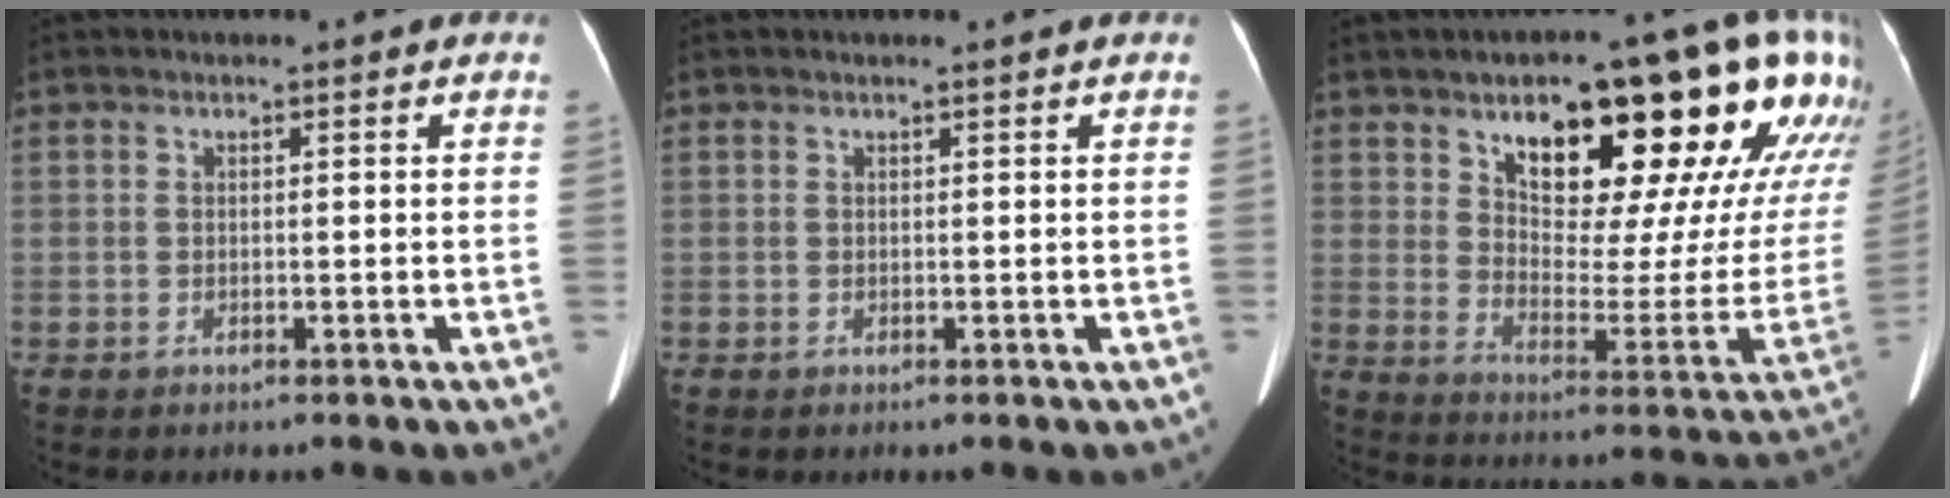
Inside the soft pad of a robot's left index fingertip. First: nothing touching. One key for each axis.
{"total": 1.1, "fx": 1.0, "fy": -0.2, "fz": 0.4, "tx": -0.005, "ty": -0.006, "tz": 0.011}
{"total": 25.3, "fx": 14.8, "fy": 5.4, "fz": 19.7, "tx": -0.260, "ty": -0.012, "tz": 0.204}